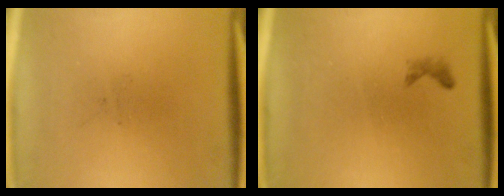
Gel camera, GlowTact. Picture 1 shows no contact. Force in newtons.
{"total": 0.6}